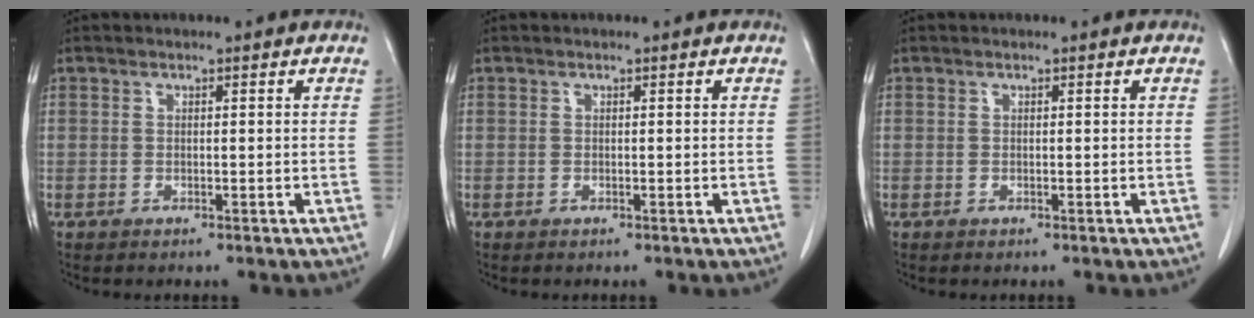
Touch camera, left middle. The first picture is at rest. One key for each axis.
{"total": 0.0}
{"total": 0.0}